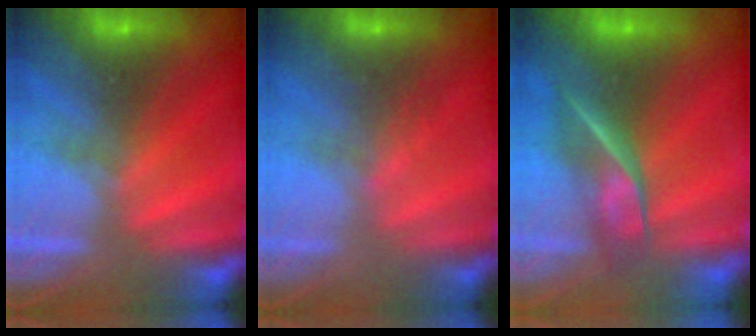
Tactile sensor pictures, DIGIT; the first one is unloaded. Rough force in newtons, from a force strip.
{"total": 1.3}
{"total": 2.4}